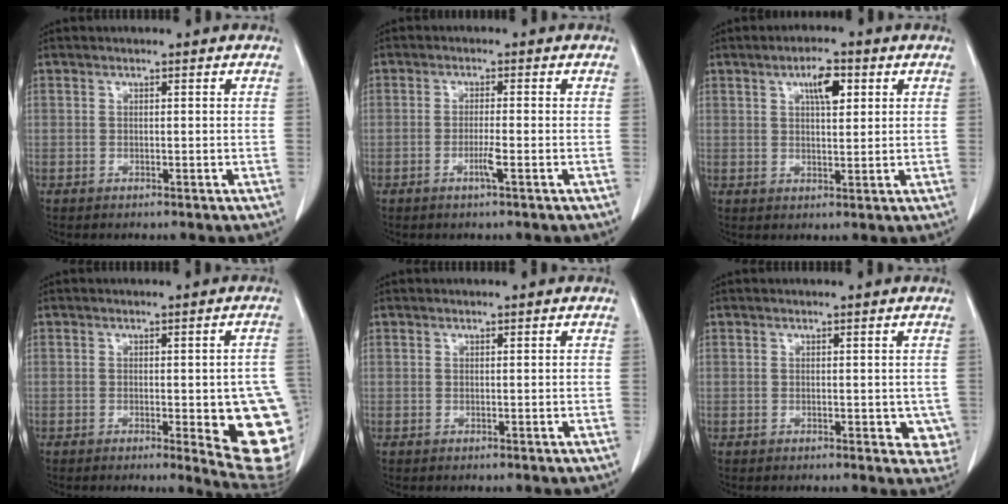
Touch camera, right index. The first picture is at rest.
{"total": 2.5, "force": [-1.1, -0.3, 2.2], "torque": [-0.045, -0.004, -0.021]}
{"total": 4.8, "force": [2.1, 1.6, 4.1], "torque": [-0.070, 0.003, 0.035]}
{"total": 13.5, "force": [-2.6, 2.7, 13.0], "torque": [-0.103, 0.001, -0.018]}
{"total": 0.0}
{"total": 4.3, "force": [-0.4, 2.4, 3.5], "torque": [-0.016, -0.005, -0.005]}